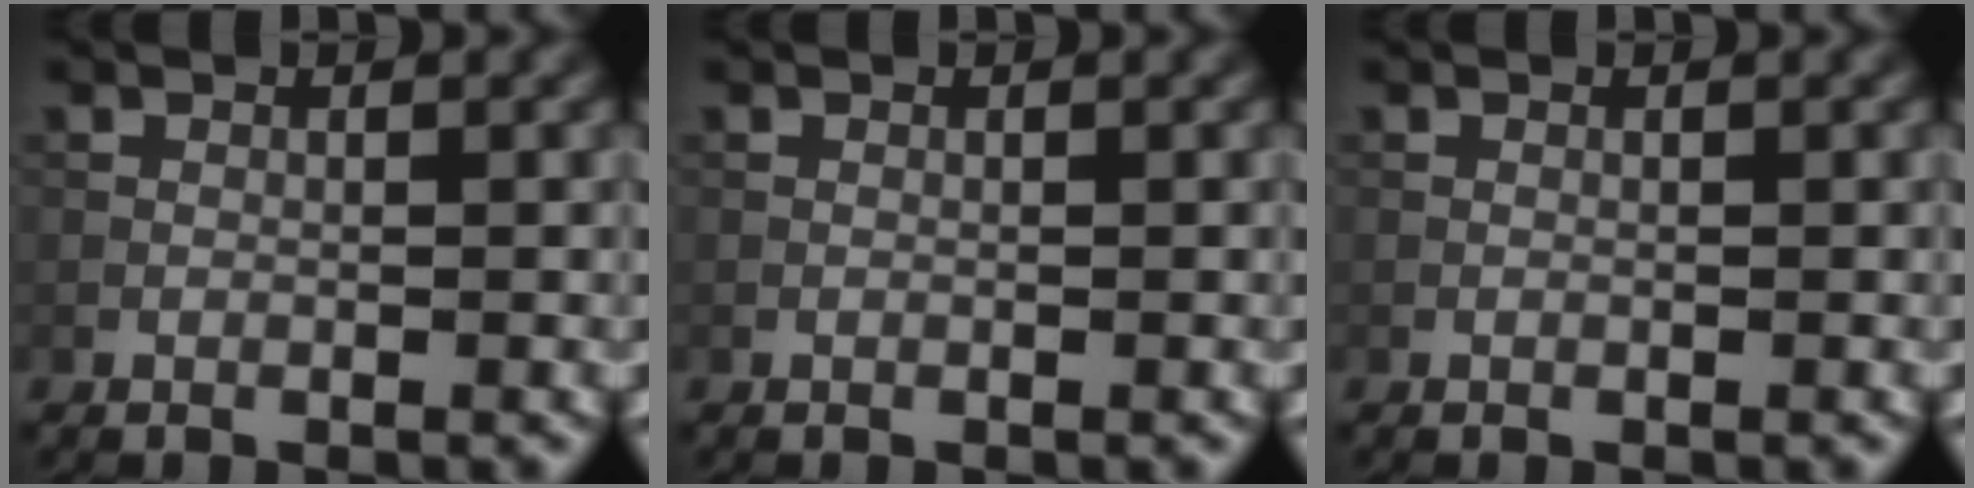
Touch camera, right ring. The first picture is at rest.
{"total": 0.0}
{"total": 0.0}